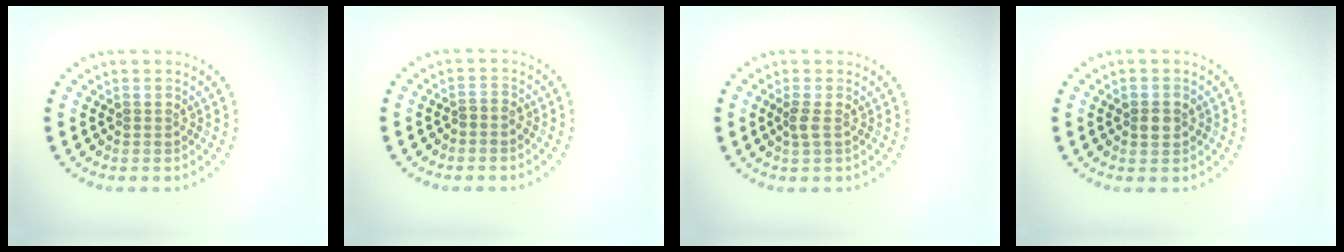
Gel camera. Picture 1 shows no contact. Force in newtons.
{"total": 0.7, "press": 0.4, "slide": 0.6}
{"total": 1.2, "press": 1.0, "slide": 0.6}
{"total": 2.1, "press": 2.1, "slide": 0.2}